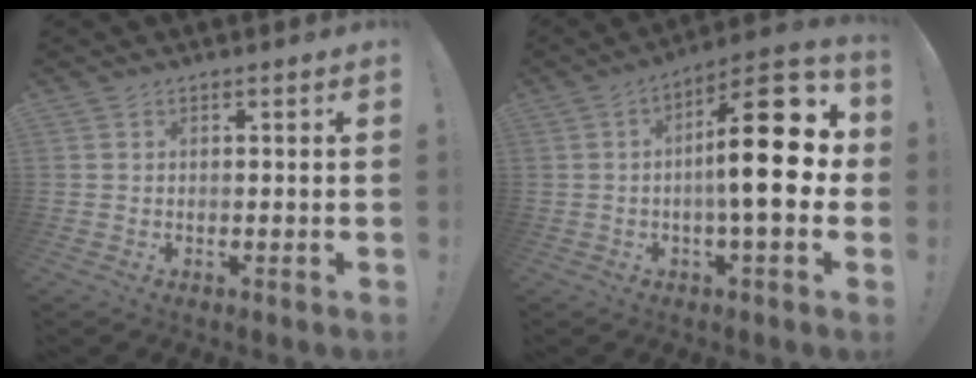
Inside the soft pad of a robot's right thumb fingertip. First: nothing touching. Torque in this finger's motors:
{"motor_torque": [1.69, 3.29, 0.99, -0.54, 0.17]}